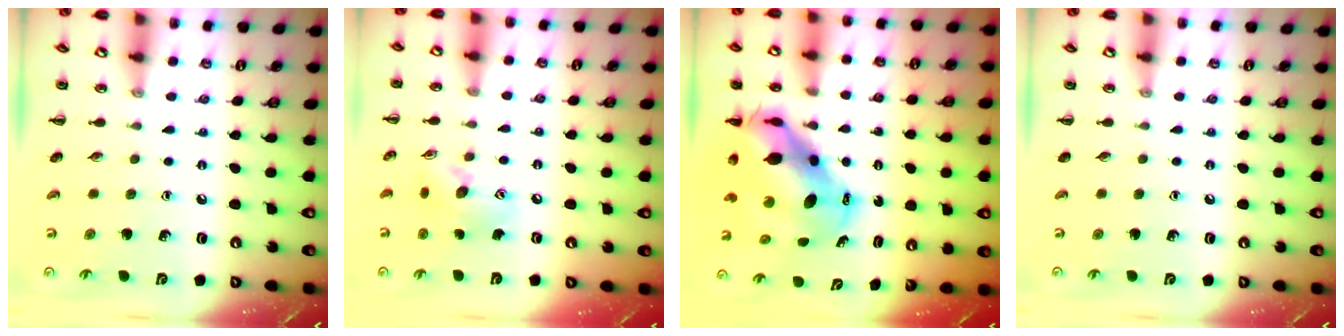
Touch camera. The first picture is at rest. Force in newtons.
{"total": 12.0, "press": 11.9, "slide": 1.8}
{"total": 11.6, "press": 11.2, "slide": 3.0}
{"total": 0.0}